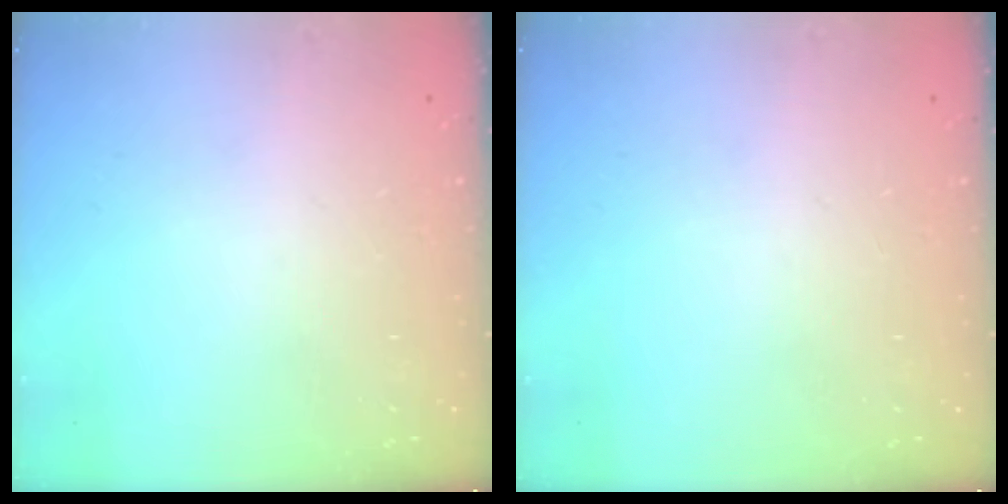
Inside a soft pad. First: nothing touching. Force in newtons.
{"total": 0.0}